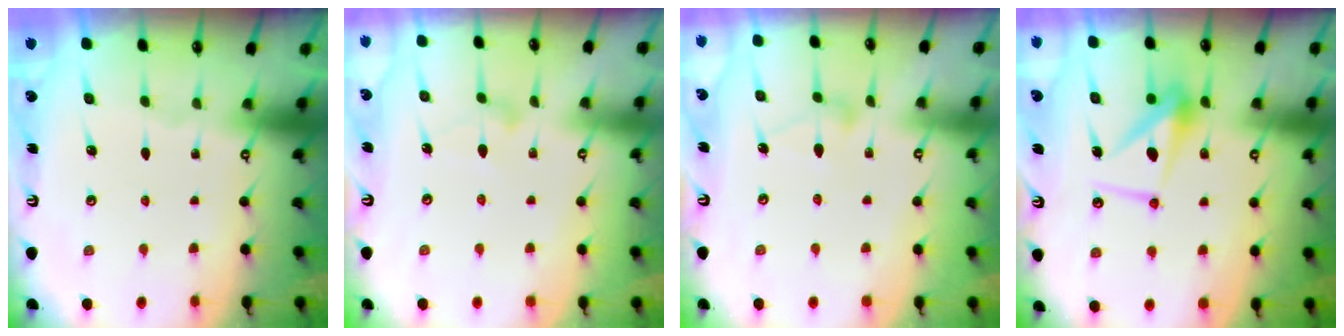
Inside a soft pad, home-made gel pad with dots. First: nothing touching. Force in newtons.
{"total": 8.7, "press": 8.6, "slide": 0.5}
{"total": 6.2, "press": 6.2, "slide": 0.3}
{"total": 10.6, "press": 10.6, "slide": 0.2}